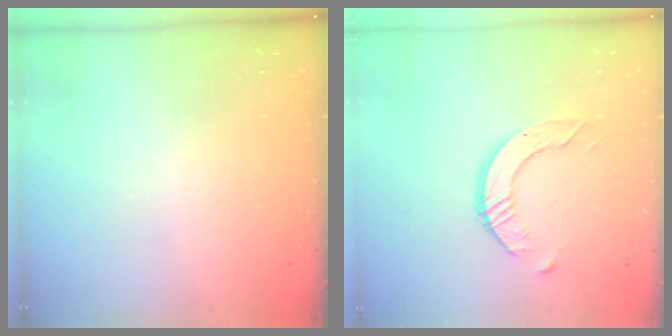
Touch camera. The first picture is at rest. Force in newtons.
{"total": 6.4, "press": 6.4, "slide": 0.6}